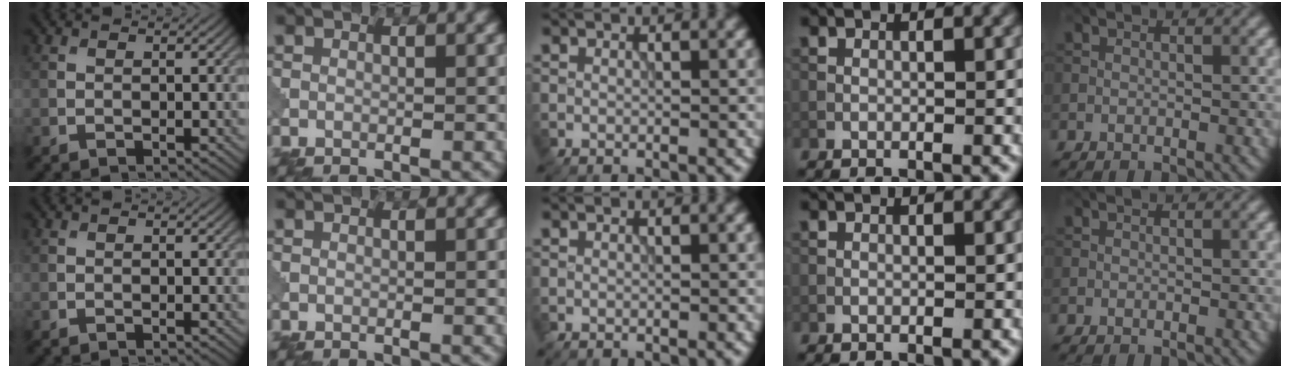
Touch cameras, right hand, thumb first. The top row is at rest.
{}